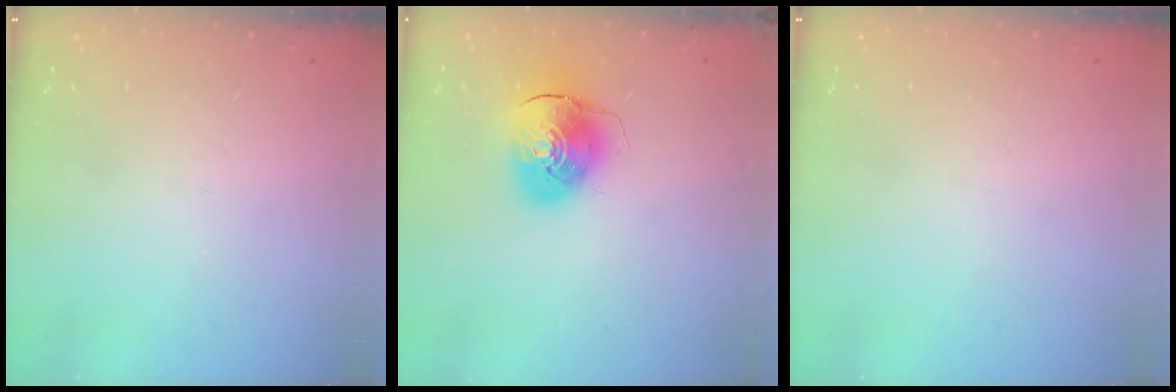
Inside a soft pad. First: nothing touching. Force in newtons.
{"total": 10.1, "press": 10.0, "slide": 1.6}
{"total": 0.0}